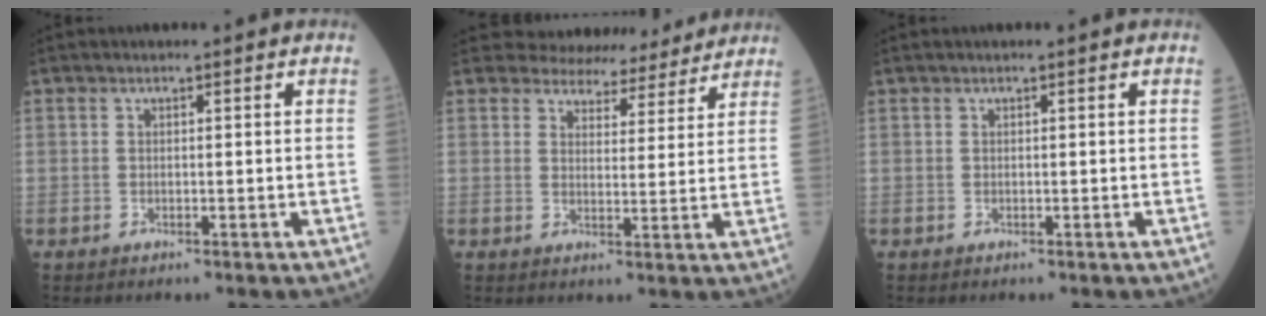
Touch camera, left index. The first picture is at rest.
{"total": 10.5, "force": [9.9, 3.3, 1.0], "torque": [0.005, 0.007, 0.114]}
{"total": 0.0}